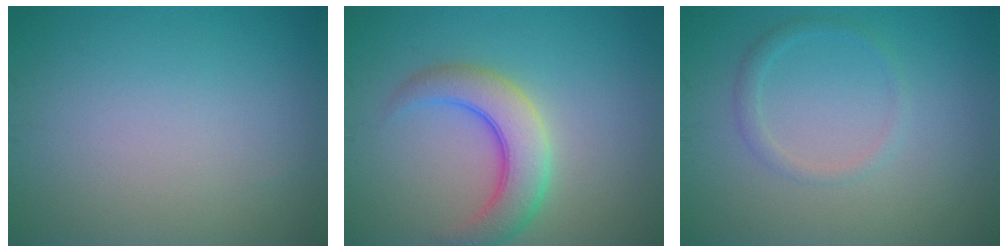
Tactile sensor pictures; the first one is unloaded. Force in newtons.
{"total": 5.2, "press": 5.2, "slide": 0.3}
{"total": 1.4, "press": 1.4, "slide": 0.0}